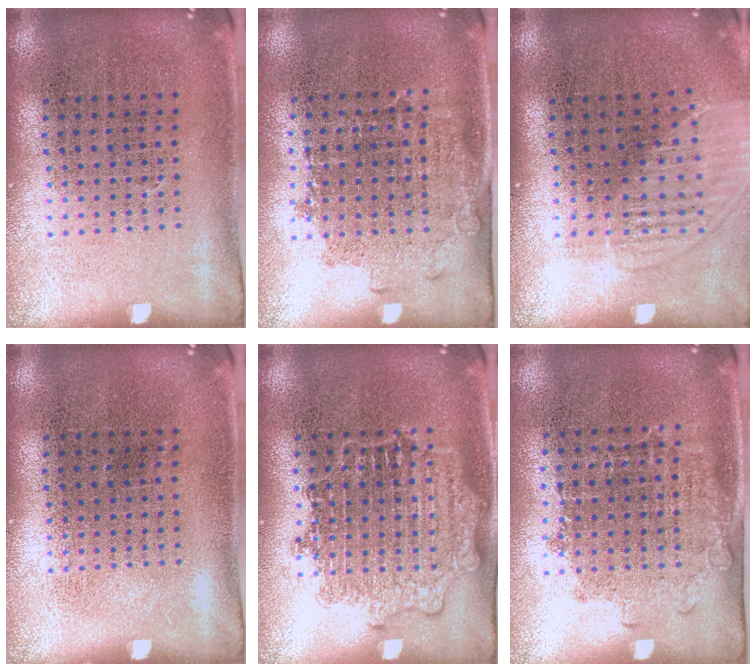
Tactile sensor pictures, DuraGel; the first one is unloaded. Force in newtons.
{"total": 1.3, "press": 1.1, "slide": 0.8}
{"total": 1.4, "press": 1.3, "slide": 0.5}
{"total": 0.0}
{"total": 2.8, "press": 2.8, "slide": 0.5}
{"total": 1.1, "press": 0.9, "slide": 0.6}